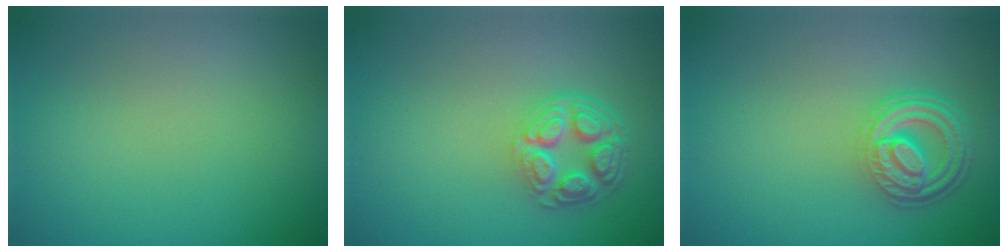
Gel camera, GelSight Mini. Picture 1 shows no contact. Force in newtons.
{"total": 4.5, "press": 3.3, "slide": 3.0}
{"total": 4.5, "press": 3.5, "slide": 2.7}